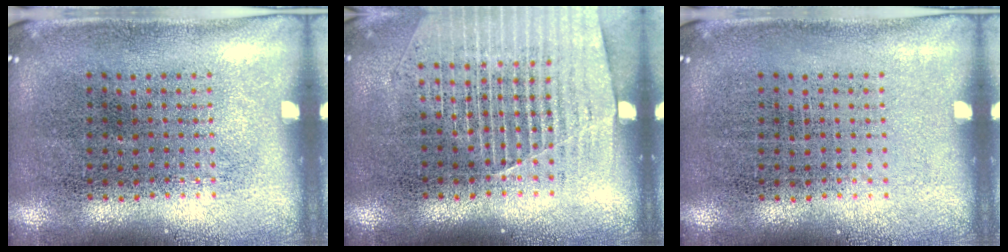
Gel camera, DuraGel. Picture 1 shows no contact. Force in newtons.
{"total": 1.5, "press": 1.4, "slide": 0.5}
{"total": 0.0}